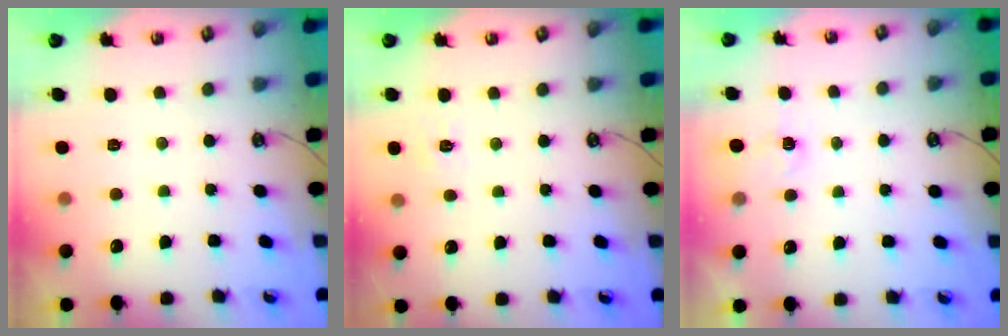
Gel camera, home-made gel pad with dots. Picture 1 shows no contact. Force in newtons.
{"total": 4.0, "press": 4.0, "slide": 0.5}
{"total": 2.9, "press": 2.9, "slide": 0.4}